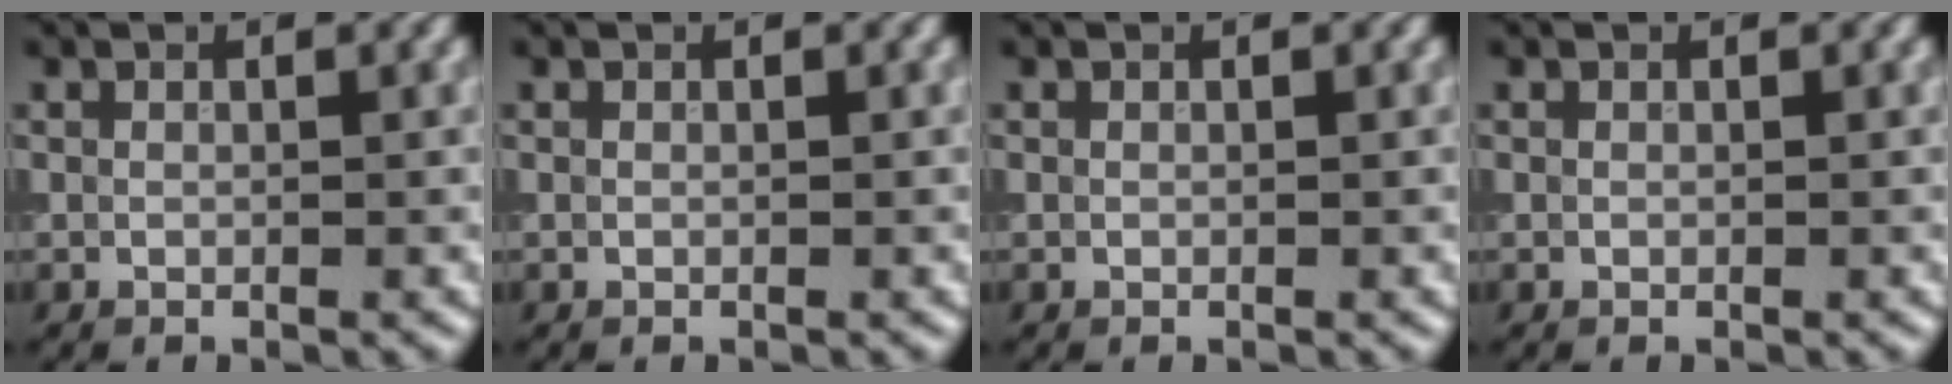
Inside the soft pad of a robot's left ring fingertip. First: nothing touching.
{"total": 0.0}
{"total": 0.0}
{"total": 0.0}